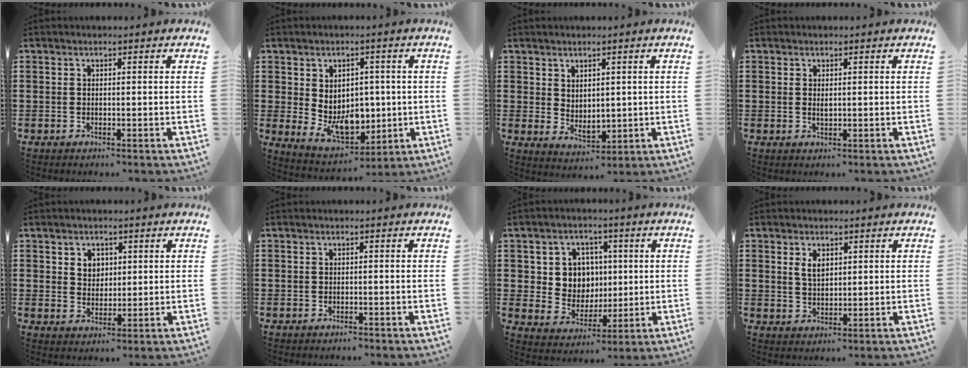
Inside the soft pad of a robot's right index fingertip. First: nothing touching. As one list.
[{"total": 7.7, "force": [-0.5, 5.6, 5.2], "torque": [-0.073, 0.002, -0.007]}, {"total": 2.9, "force": [2.0, 1.9, 0.9], "torque": [-0.017, -0.003, 0.036]}, {"total": 1.0, "force": [0.2, 0.3, 1.0], "torque": [-0.020, 0.000, 0.004]}, {"total": 3.1, "force": [1.4, 2.6, 0.9], "torque": [-0.021, 0.007, 0.023]}, {"total": 0.6, "force": [-0.6, 0.0, 0.2], "torque": [-0.008, -0.006, -0.011]}, {"total": 6.7, "force": [1.6, 6.2, 2.2], "torque": [-0.067, 0.012, 0.029]}, {"total": 2.7, "force": [1.2, 1.5, 1.9], "torque": [-0.043, 0.004, 0.021]}]